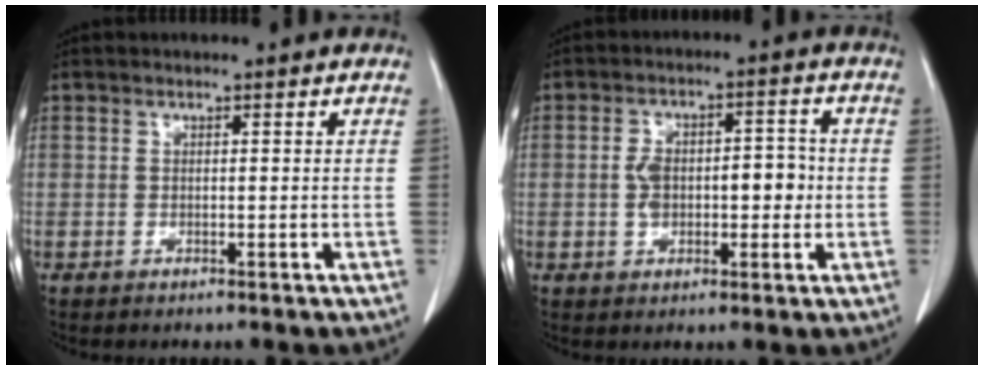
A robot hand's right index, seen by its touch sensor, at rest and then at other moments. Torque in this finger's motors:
{"motor_torque": [0.24, -0.03, 0.24, 0.05]}